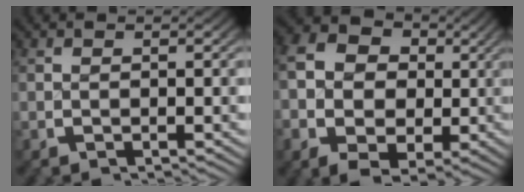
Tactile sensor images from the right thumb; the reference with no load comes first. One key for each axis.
{"total": 13.0, "fx": 1.2, "fy": 10.5, "fz": 7.6, "tx": -0.161, "ty": -0.025, "tz": 0.018}